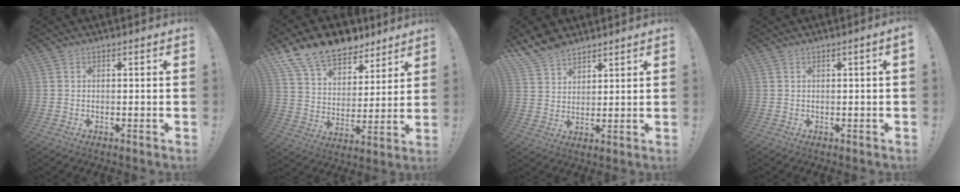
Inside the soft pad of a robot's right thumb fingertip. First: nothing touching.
{"total": 14.7, "force": [11.5, 7.7, 5.0], "torque": [-0.101, -0.080, 0.217]}
{"total": 7.9, "force": [6.7, 3.7, 2.0], "torque": [-0.050, -0.040, 0.133]}
{"total": 1.5, "force": [-0.1, -0.2, 1.4], "torque": [-0.018, -0.002, -0.005]}